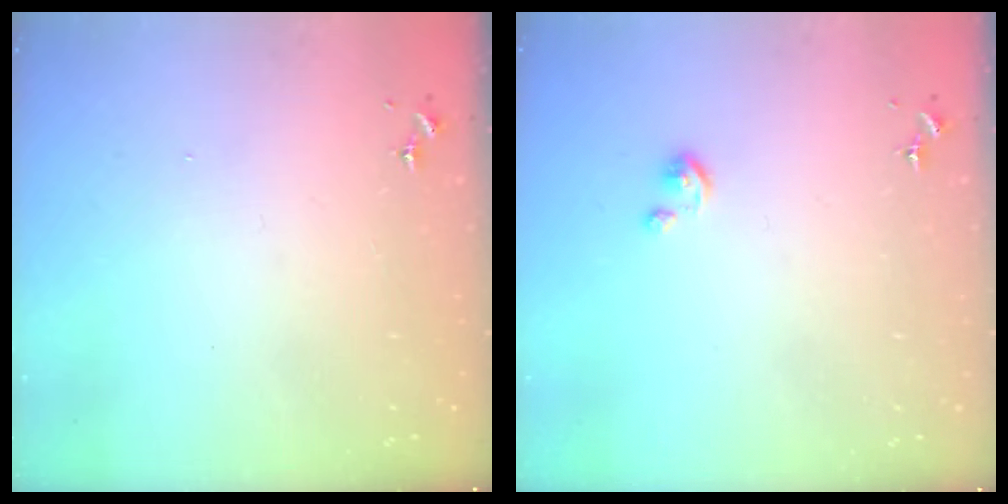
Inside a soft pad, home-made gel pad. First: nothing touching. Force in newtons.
{"total": 2.5, "press": 2.5, "slide": 0.3}